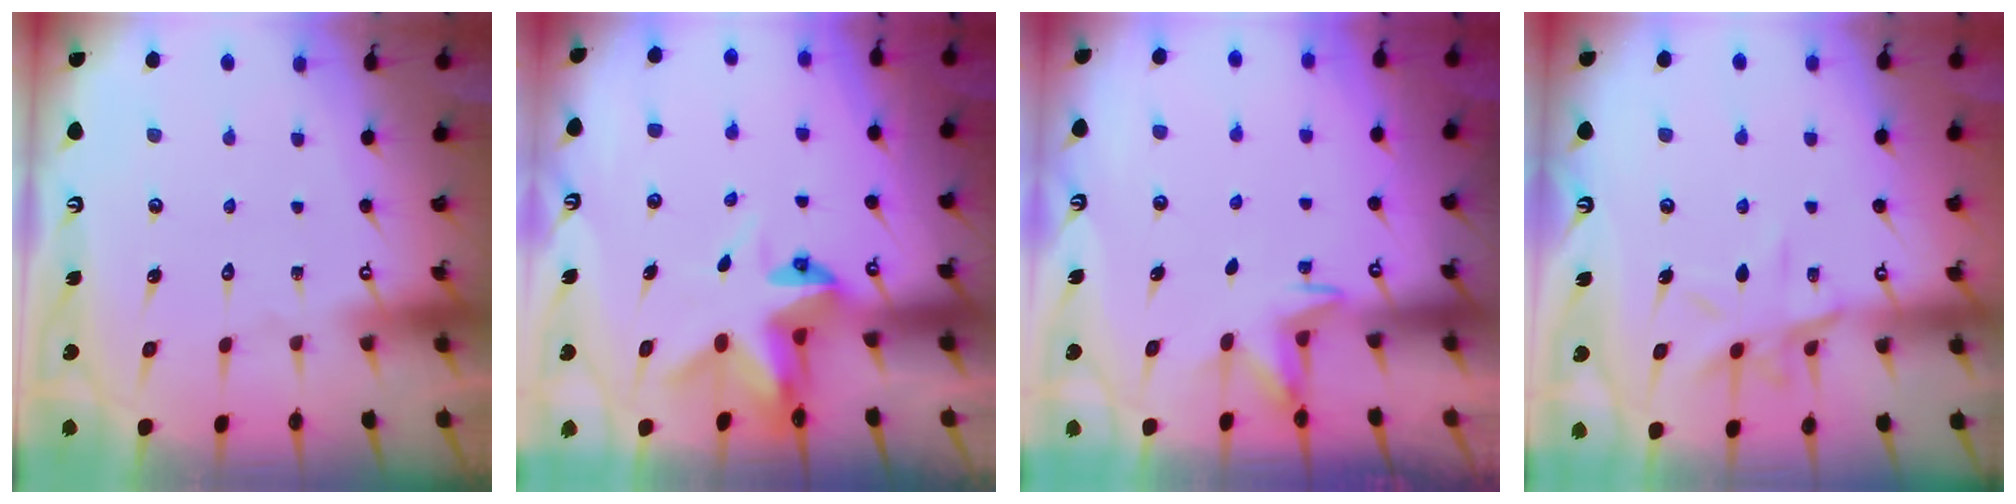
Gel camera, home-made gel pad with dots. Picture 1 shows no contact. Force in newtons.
{"total": 4.1, "press": 4.1, "slide": 0.2}
{"total": 2.1, "press": 1.8, "slide": 1.1}
{"total": 10.6, "press": 10.5, "slide": 0.9}